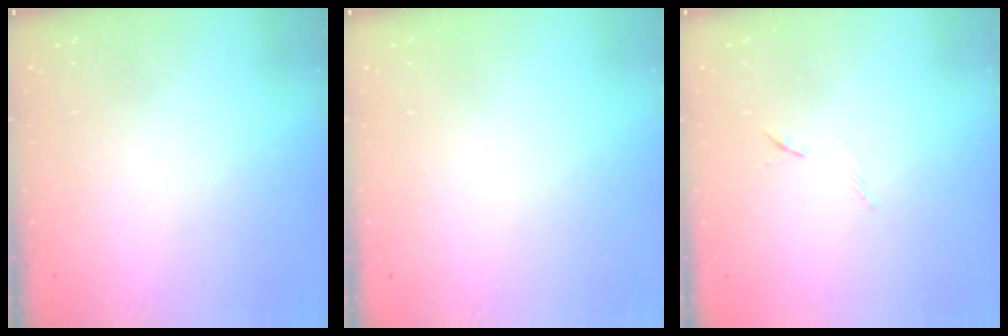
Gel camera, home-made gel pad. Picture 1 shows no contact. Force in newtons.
{"total": 0.0}
{"total": 6.2, "press": 6.1, "slide": 0.9}